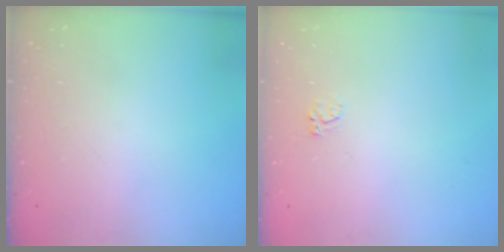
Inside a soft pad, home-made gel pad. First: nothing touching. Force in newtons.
{"total": 2.4, "press": 2.3, "slide": 0.5}